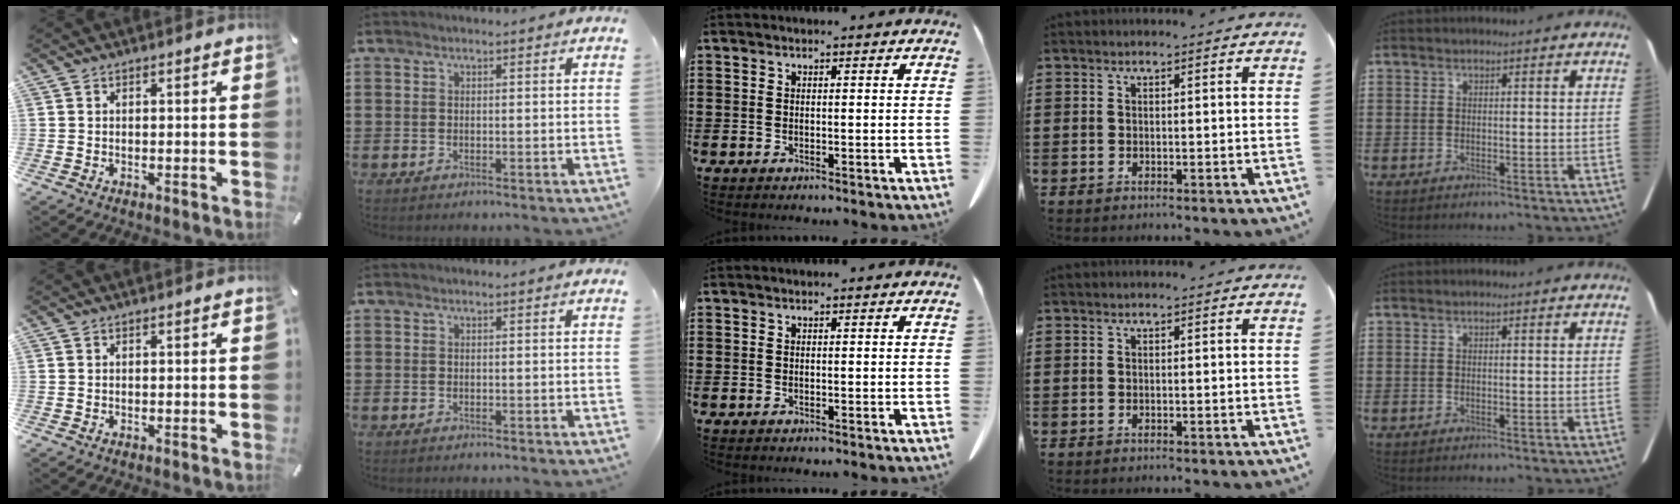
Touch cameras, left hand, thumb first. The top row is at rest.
{}